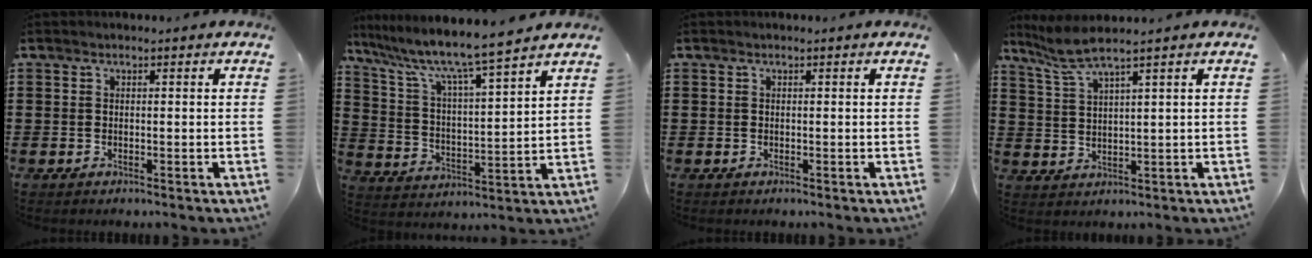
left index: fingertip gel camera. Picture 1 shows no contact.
{"total": 7.4, "force": [6.4, 0.0, 3.6], "torque": [-0.099, -0.044, 0.103]}
{"total": 0.0}
{"total": 4.8, "force": [3.6, 0.0, 3.1], "torque": [-0.073, -0.004, 0.065]}